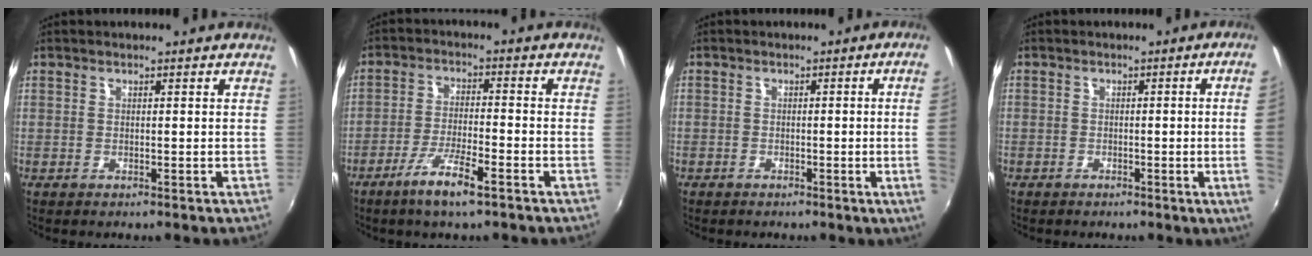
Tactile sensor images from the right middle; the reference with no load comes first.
{"total": 7.2, "force": [-4.7, 0.9, 5.4], "torque": [-0.116, -0.007, -0.086]}
{"total": 4.2, "force": [-0.2, -1.5, 3.9], "torque": [-0.064, -0.009, 0.002]}
{"total": 5.6, "force": [-0.3, -1.4, 5.4], "torque": [-0.075, -0.009, 0.000]}